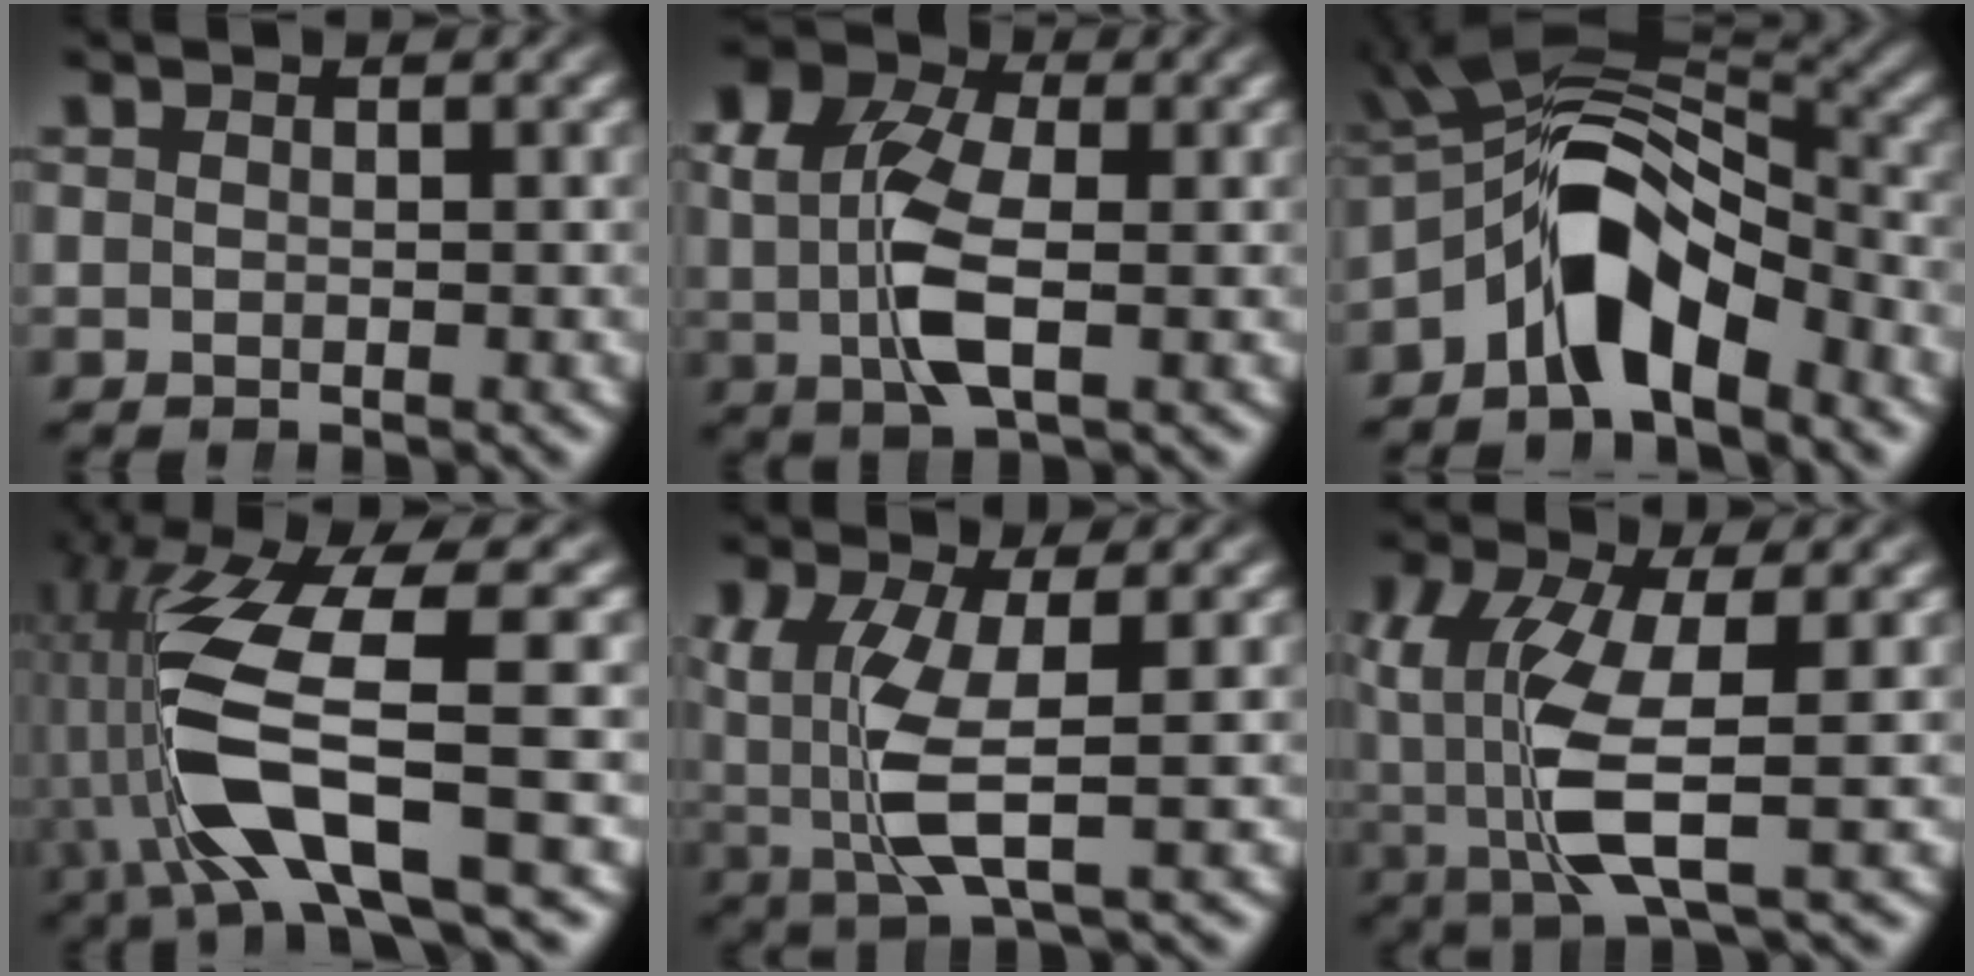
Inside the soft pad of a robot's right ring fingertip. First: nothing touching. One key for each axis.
{"total": 6.9, "fx": 0.8, "fy": 4.3, "fz": 5.4, "tx": -0.114, "ty": -0.012, "tz": 0.011}
{"total": 9.7, "fx": -1.1, "fy": 5.9, "fz": 7.6, "tx": -0.129, "ty": -0.011, "tz": -0.018}
{"total": 10.9, "fx": 0.0, "fy": 5.3, "fz": 9.5, "tx": -0.217, "ty": -0.024, "tz": 0.014}
{"total": 5.1, "fx": 0.0, "fy": 2.1, "fz": 4.7, "tx": -0.107, "ty": -0.026, "tz": 0.014}
{"total": 6.4, "fx": -0.4, "fy": 2.6, "fz": 5.9, "tx": -0.139, "ty": -0.028, "tz": 0.007}